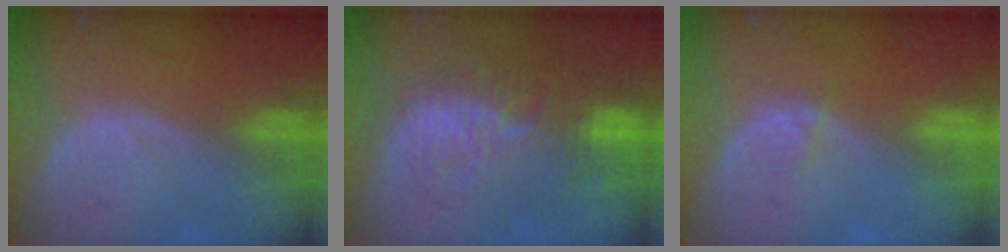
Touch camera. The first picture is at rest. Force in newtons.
{"total": 11.1, "press": 9.9, "slide": 5.0}
{"total": 1.2, "press": 1.2, "slide": 0.2}